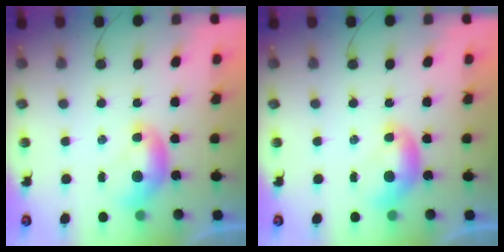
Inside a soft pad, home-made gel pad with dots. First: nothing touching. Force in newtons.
{"total": 0.0}